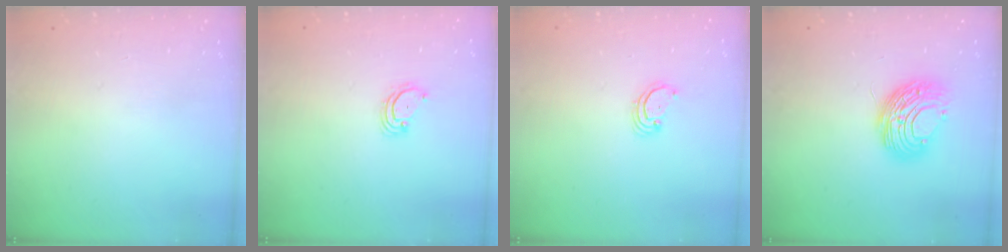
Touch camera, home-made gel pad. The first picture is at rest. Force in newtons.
{"total": 2.8, "press": 2.8, "slide": 0.3}
{"total": 2.5, "press": 2.5, "slide": 0.2}
{"total": 10.1, "press": 10.1, "slide": 0.8}